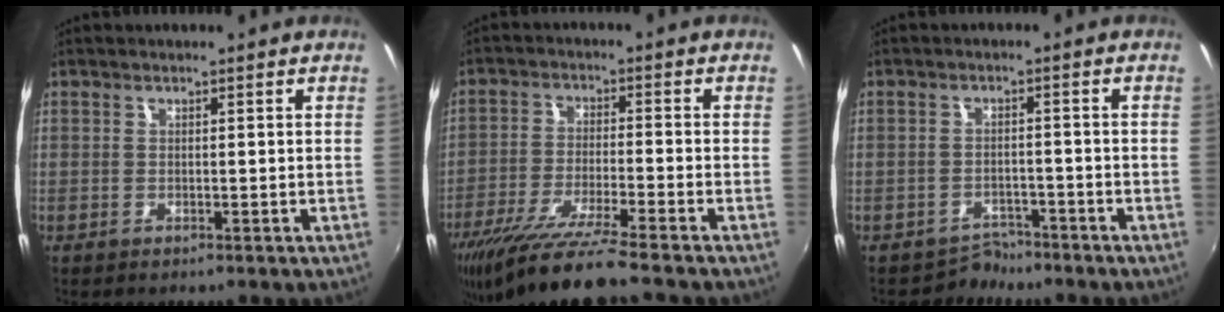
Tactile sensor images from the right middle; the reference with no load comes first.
{"total": 13.2, "force": [-11.0, -0.8, 7.4], "torque": [-0.159, -0.035, -0.195]}
{"total": 3.4, "force": [-2.9, 1.6, -0.7], "torque": [0.008, 0.008, -0.048]}